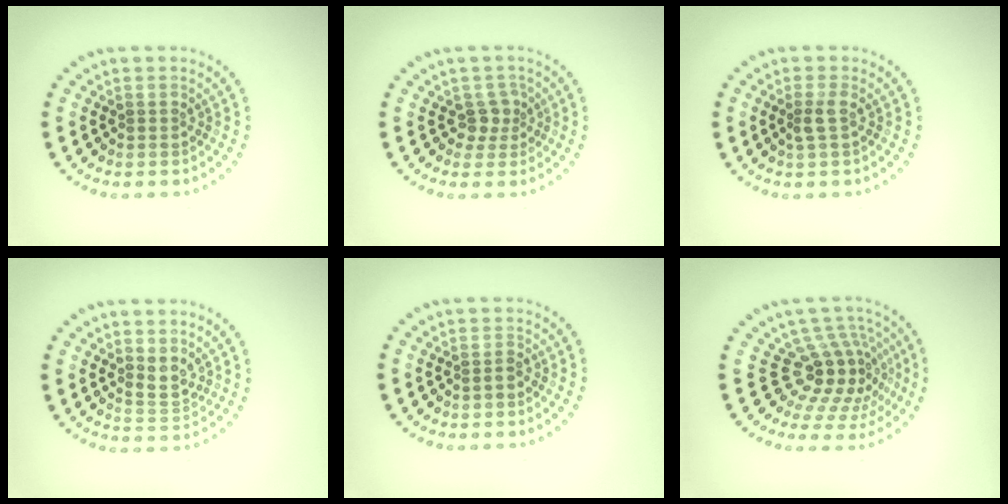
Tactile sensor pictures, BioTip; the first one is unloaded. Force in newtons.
{"total": 1.8, "press": 1.3, "slide": 1.3}
{"total": 1.4, "press": 1.2, "slide": 0.8}
{"total": 2.1, "press": 1.7, "slide": 1.2}
{"total": 0.7, "press": 0.4, "slide": 0.5}
{"total": 4.8, "press": 3.6, "slide": 3.2}